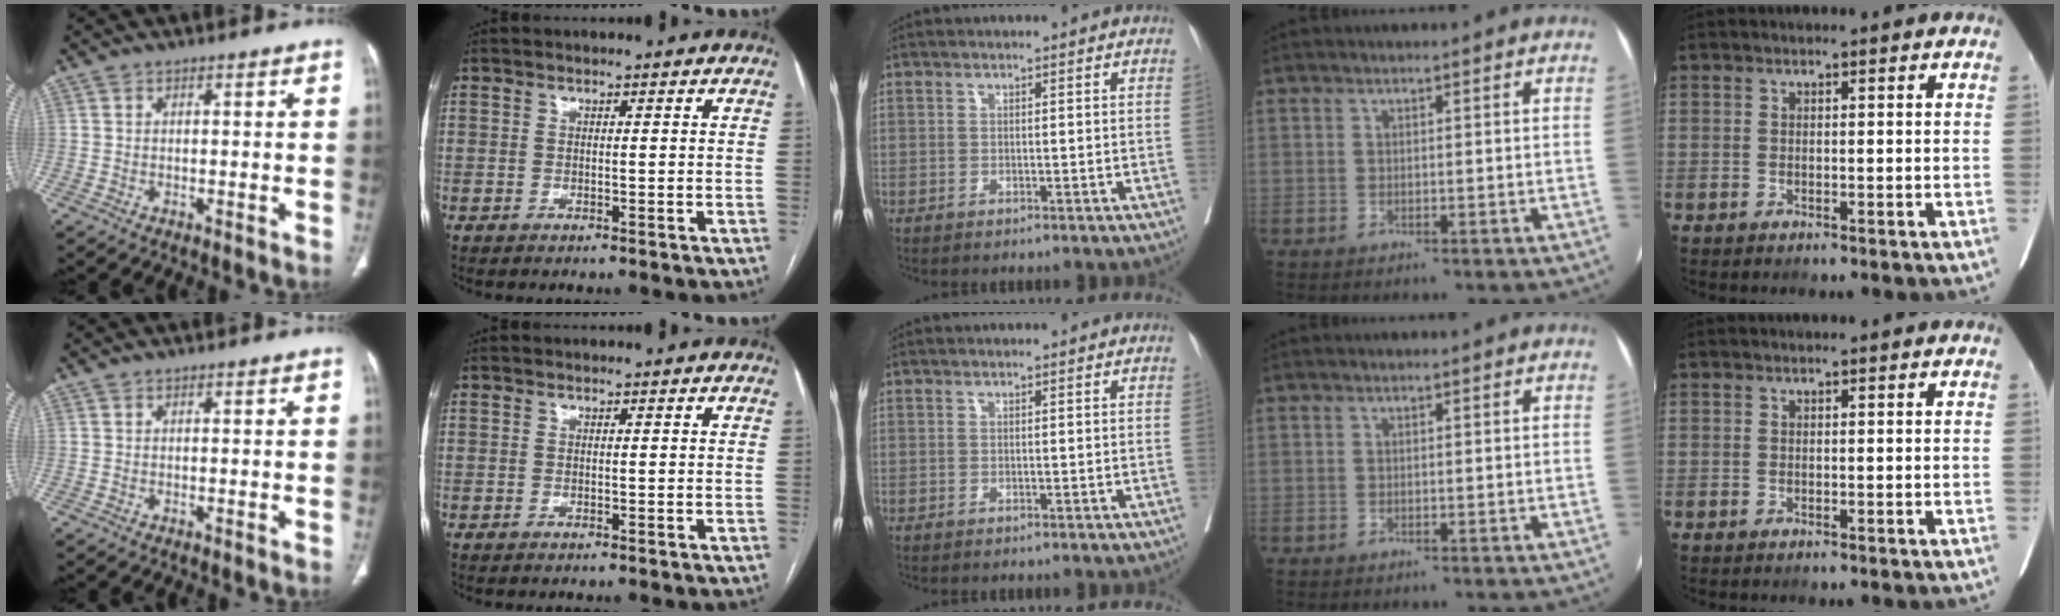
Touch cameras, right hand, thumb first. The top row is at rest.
{}